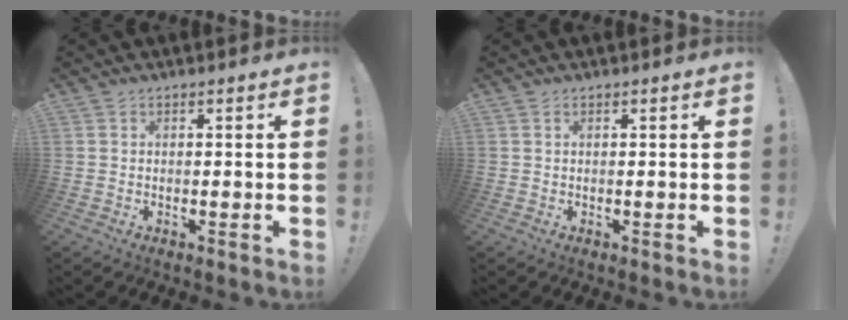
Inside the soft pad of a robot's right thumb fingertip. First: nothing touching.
{"total": 0.0}